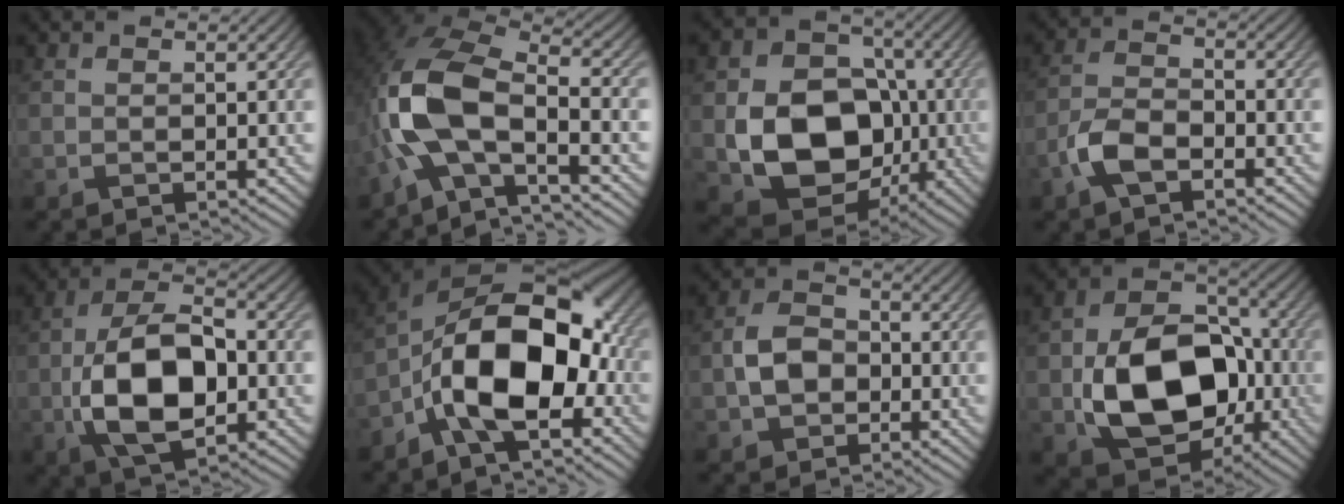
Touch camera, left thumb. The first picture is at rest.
{"total": 12.6, "force": [-3.5, 5.9, 10.5], "torque": [-0.238, -0.005, -0.083]}
{"total": 13.1, "force": [-2.6, 9.9, 8.2], "torque": [-0.148, -0.014, -0.054]}
{"total": 5.3, "force": [-3.0, 2.6, 3.5], "torque": [-0.079, 0.002, -0.073]}
{"total": 12.5, "force": [-2.5, 6.9, 10.1], "torque": [-0.210, -0.005, -0.050]}
{"total": 16.1, "force": [-3.9, 8.9, 12.8], "torque": [-0.215, 0.002, -0.083]}
{"total": 5.3, "force": [-1.4, 4.1, 3.1], "torque": [-0.064, 0.004, -0.033]}
{"total": 14.8, "force": [-3.2, 10.4, 10.1], "torque": [-0.180, -0.019, -0.059]}